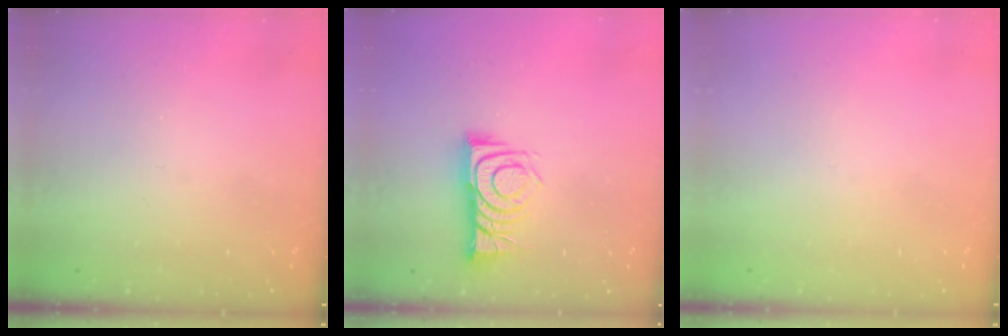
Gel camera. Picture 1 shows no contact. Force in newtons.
{"total": 9.9, "press": 9.9, "slide": 0.4}
{"total": 1.9, "press": 1.9, "slide": 0.1}